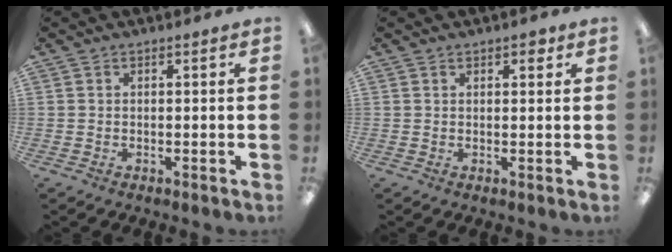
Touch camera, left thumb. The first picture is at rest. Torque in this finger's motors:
{"motor_torque": [-0.14, -0.01, -0.44, 0.28, 0.03]}